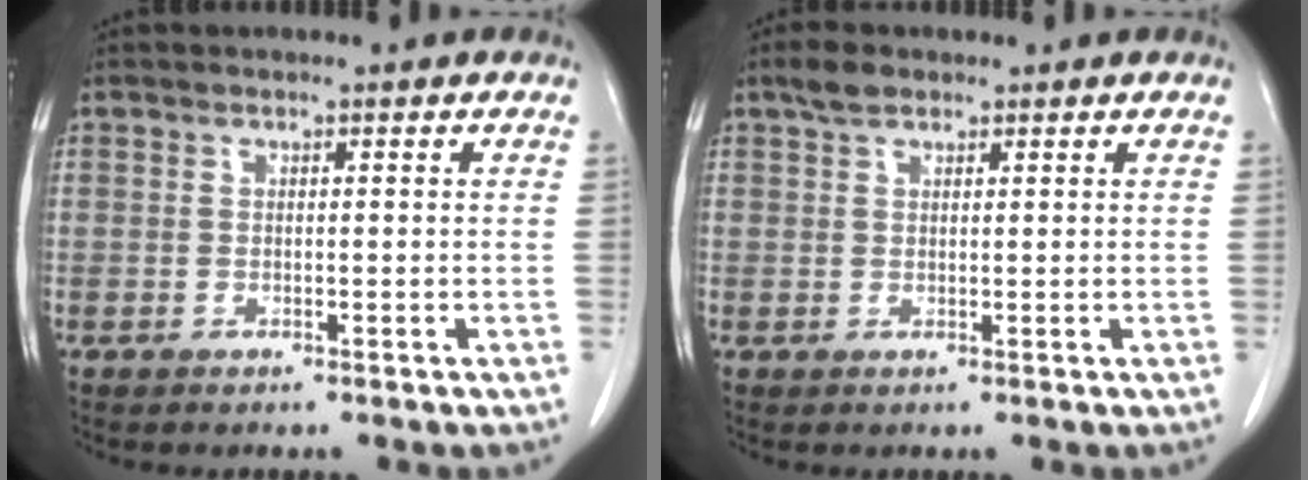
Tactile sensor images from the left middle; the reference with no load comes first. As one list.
[{"total": 2.2, "force": [1.7, 1.1, 1.0], "torque": [-0.023, 0.006, 0.029]}]